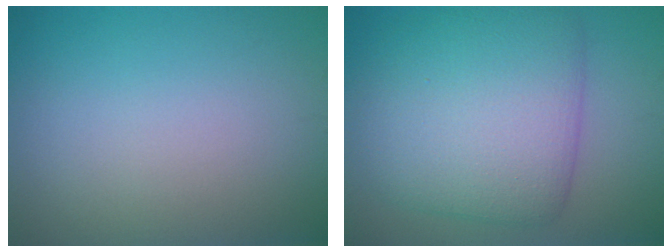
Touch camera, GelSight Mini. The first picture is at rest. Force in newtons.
{"total": 8.5, "press": 8.5, "slide": 0.3}